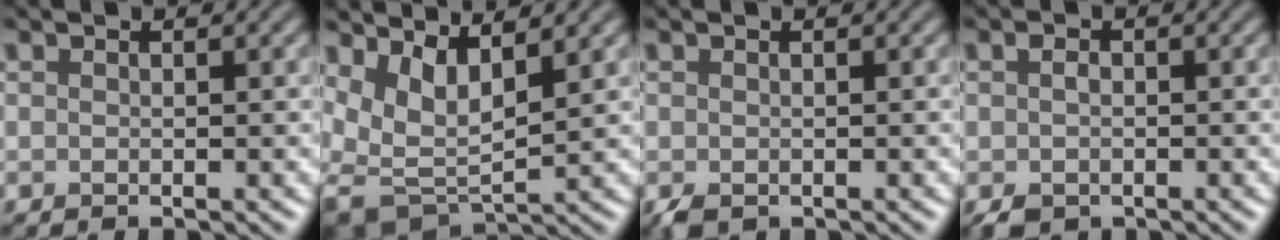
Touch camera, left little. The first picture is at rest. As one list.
[{"total": 5.5, "force": [2.2, 2.8, 4.2], "torque": [-0.089, -0.013, 0.044]}, {"total": 1.0, "force": [-0.7, 0.6, 0.5], "torque": [-0.012, -0.007, -0.014]}, {"total": 1.9, "force": [-0.6, 1.5, 1.1], "torque": [-0.022, -0.004, -0.015]}]